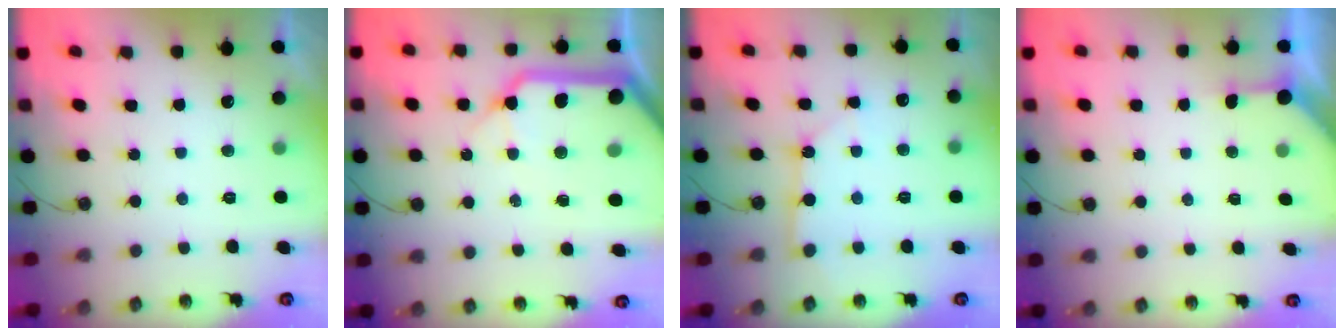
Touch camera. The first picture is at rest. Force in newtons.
{"total": 21.9, "press": 21.6, "slide": 3.6}
{"total": 2.8, "press": 2.8, "slide": 0.2}
{"total": 2.9, "press": 2.8, "slide": 0.3}